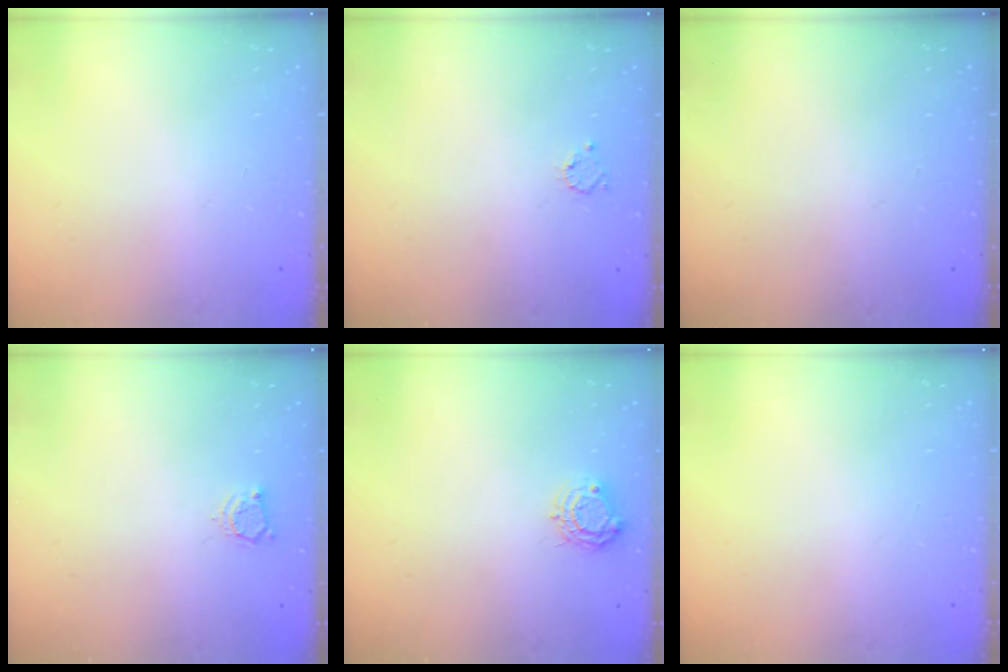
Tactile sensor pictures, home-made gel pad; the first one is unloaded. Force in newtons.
{"total": 2.6, "press": 2.6, "slide": 0.4}
{"total": 0.0}
{"total": 3.3, "press": 3.3, "slide": 0.4}
{"total": 6.8, "press": 6.7, "slide": 0.6}
{"total": 0.0}